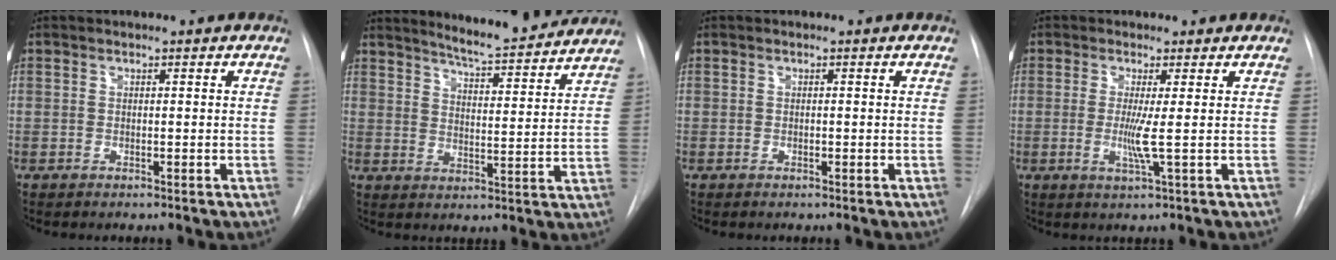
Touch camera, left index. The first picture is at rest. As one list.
[{"total": 13.8, "force": [13.0, 0.7, 4.7], "torque": [-0.069, -0.014, 0.171]}, {"total": 0.0}, {"total": 3.4, "force": [-0.1, -0.6, 3.3], "torque": [-0.072, -0.010, -0.001]}]